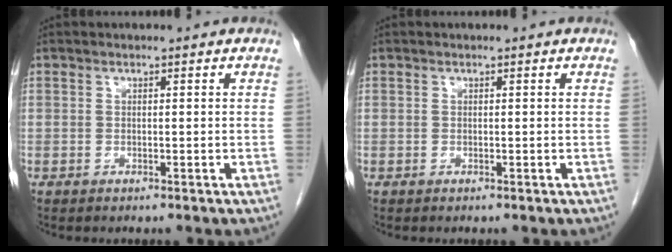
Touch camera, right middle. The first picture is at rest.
{"total": 0.0}